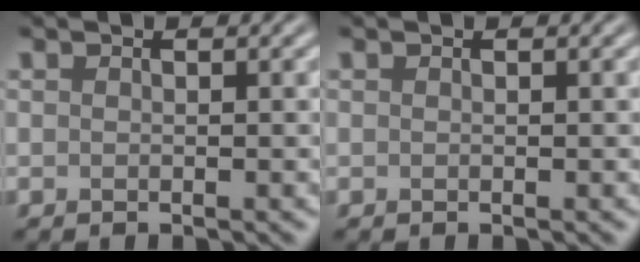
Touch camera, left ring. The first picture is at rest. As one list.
[{"total": 0.0}]